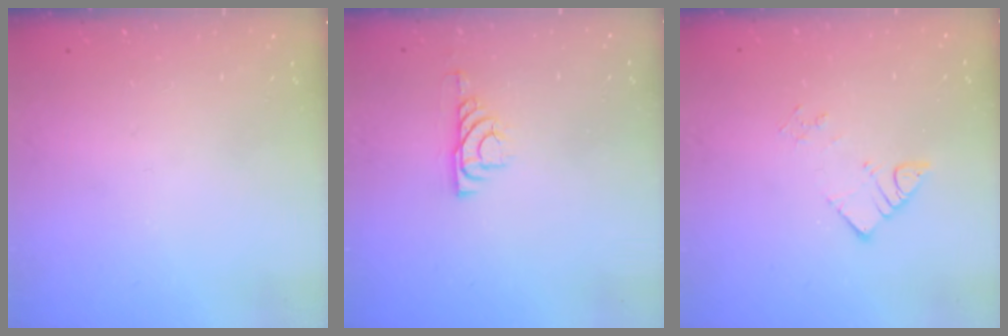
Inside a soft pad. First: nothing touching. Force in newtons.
{"total": 5.4, "press": 5.4, "slide": 0.7}
{"total": 4.9, "press": 4.9, "slide": 0.2}